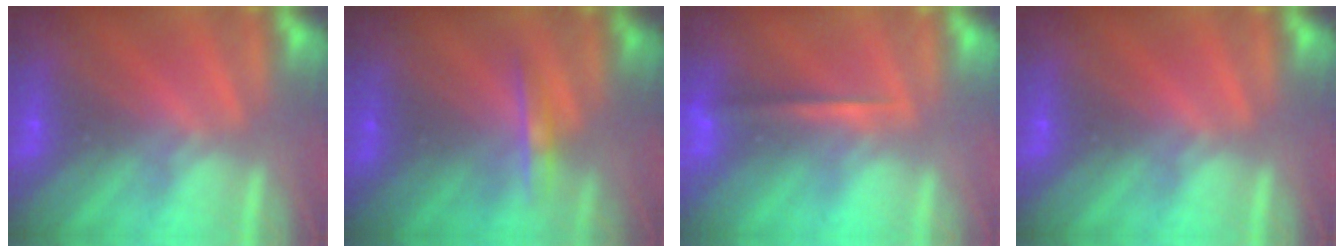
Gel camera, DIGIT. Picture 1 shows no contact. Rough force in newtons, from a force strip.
{"total": 1.6}
{"total": 1.3}
{"total": 0.0}